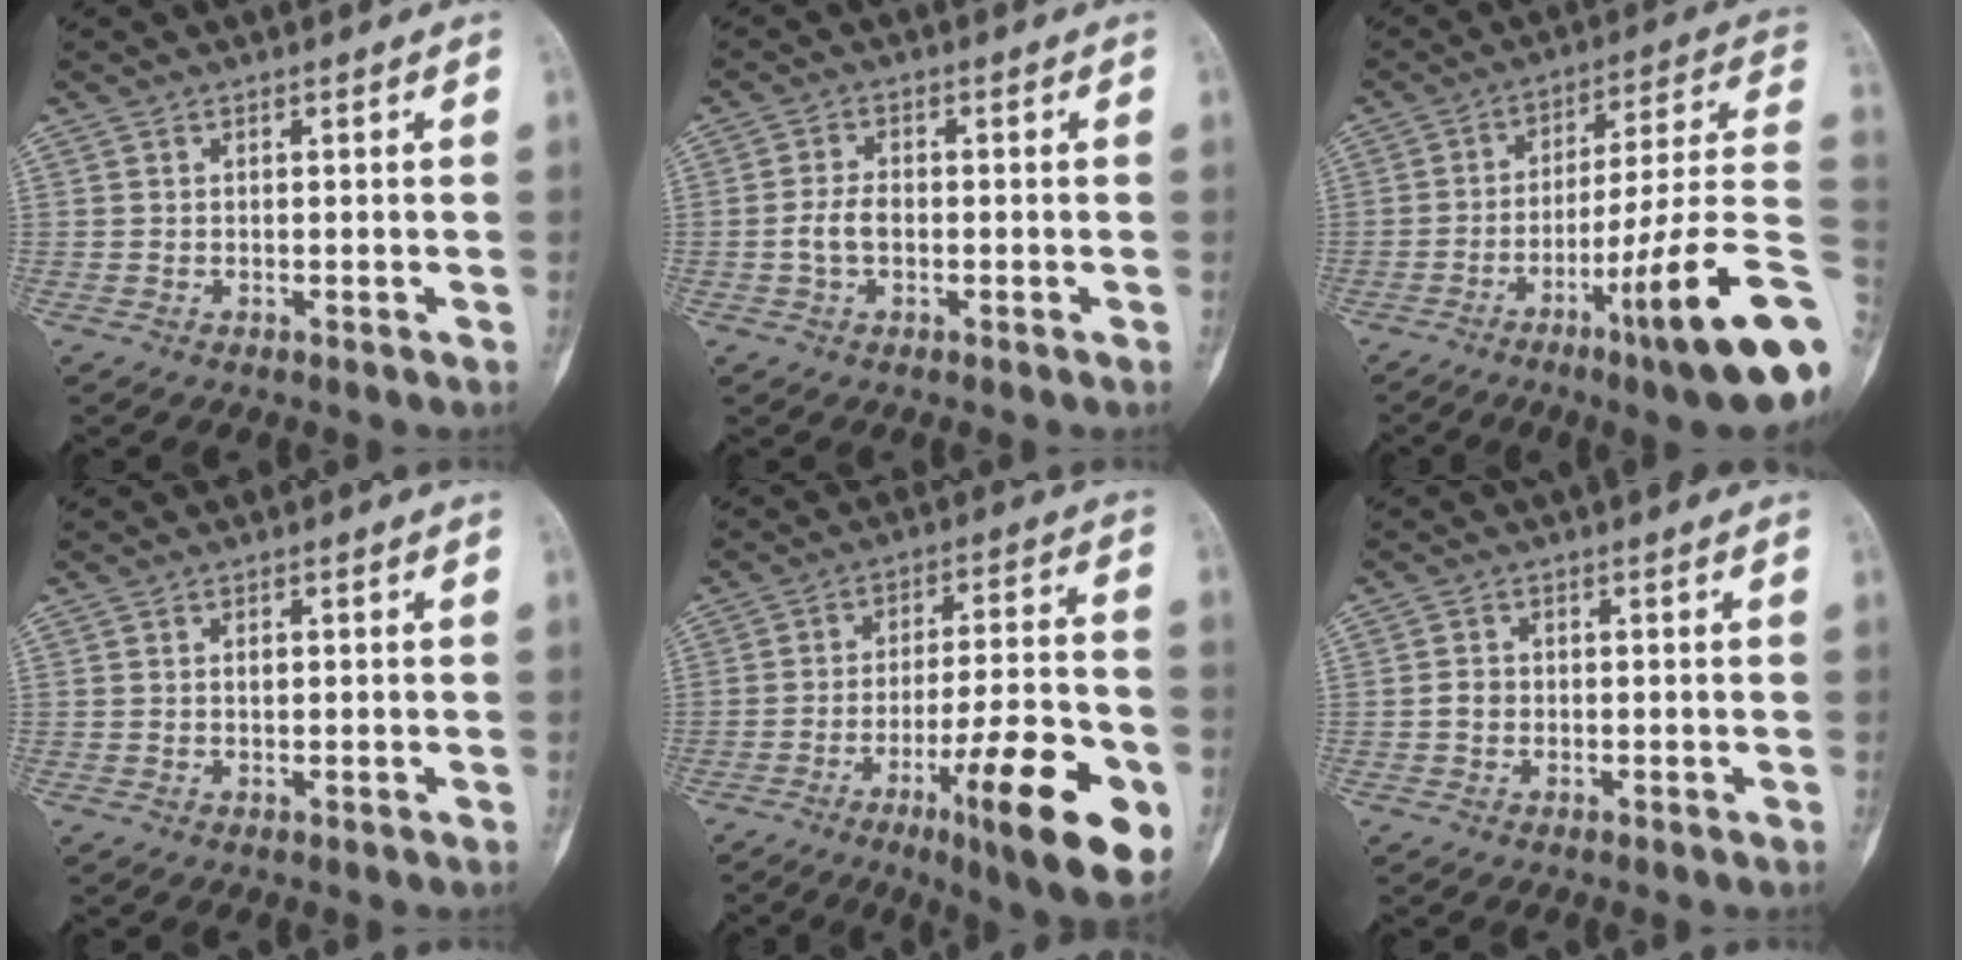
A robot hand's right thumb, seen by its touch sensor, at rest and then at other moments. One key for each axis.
{"total": 3.8, "fx": -0.8, "fy": 2.3, "fz": 2.9, "tx": -0.063, "ty": 0.013, "tz": -0.017}
{"total": 22.0, "fx": -7.7, "fy": 1.6, "fz": 20.5, "tx": -0.265, "ty": 0.036, "tz": -0.115}
{"total": 0.9, "fx": 0.1, "fy": 0.6, "fz": 0.7, "tx": -0.012, "ty": 0.001, "tz": 0.002}
{"total": 20.6, "fx": -8.2, "fy": 4.2, "fz": 18.4, "tx": -0.250, "ty": 0.023, "tz": -0.115}
{"total": 1.7, "fx": -0.3, "fy": 1.5, "fz": 0.8, "tx": -0.010, "ty": 0.006, "tz": -0.008}